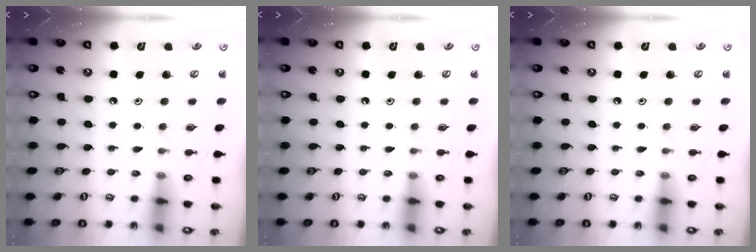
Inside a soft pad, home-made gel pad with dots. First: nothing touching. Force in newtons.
{"total": 0.0}
{"total": 0.0}